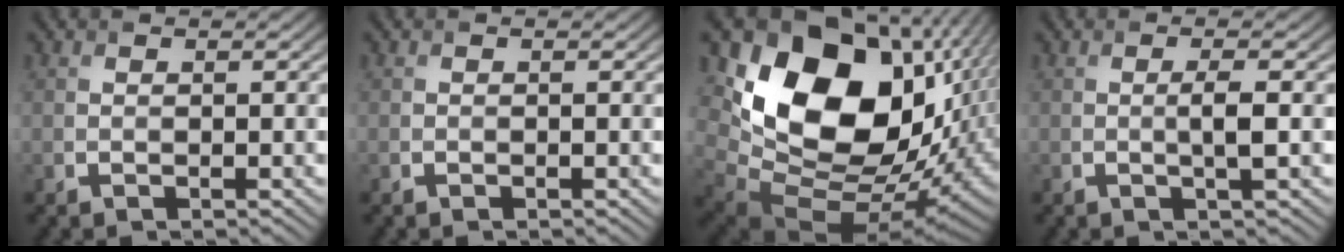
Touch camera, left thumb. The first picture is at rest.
{"total": 0.0}
{"total": 19.9, "force": [4.4, 14.0, 13.4], "torque": [-0.287, -0.032, 0.110]}
{"total": 2.2, "force": [-0.1, 0.1, 2.2], "torque": [-0.042, 0.001, -0.007]}